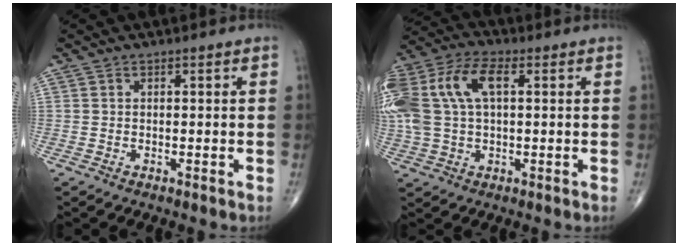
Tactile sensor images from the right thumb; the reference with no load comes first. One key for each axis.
{"total": 18.7, "fx": 4.1, "fy": 10.4, "fz": 15.0, "tx": -0.361, "ty": 0.037, "tz": 0.072}